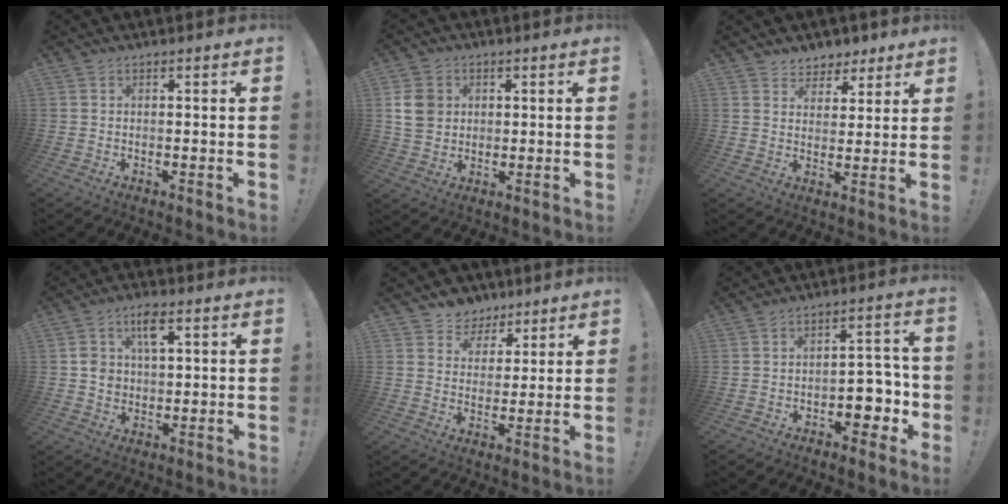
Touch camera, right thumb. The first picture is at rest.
{"total": 8.1, "force": [1.7, 7.0, 3.7], "torque": [-0.062, 0.002, 0.036]}
{"total": 6.1, "force": [4.1, 4.5, 0.5], "torque": [-0.003, -0.033, 0.081]}
{"total": 7.6, "force": [2.6, 4.9, 5.1], "torque": [-0.089, 0.002, 0.044]}
{"total": 6.3, "force": [3.7, 5.1, 0.3], "torque": [-0.002, -0.033, 0.075]}
{"total": 9.1, "force": [-3.8, 6.1, 5.5], "torque": [-0.042, 0.018, -0.060]}